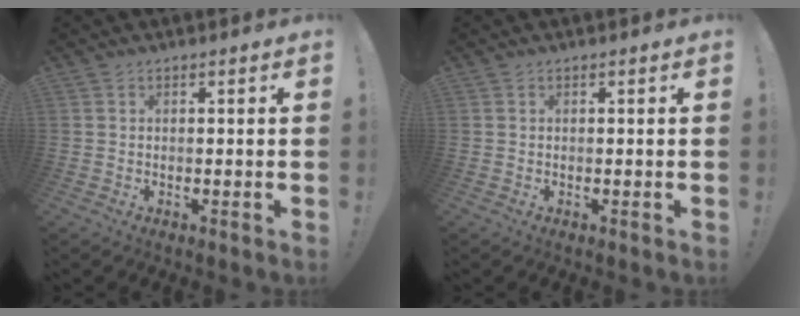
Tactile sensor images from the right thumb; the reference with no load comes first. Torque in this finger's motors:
{"motor_torque": [-0.02, -0.02, 0.00, 0.00, 0.00]}